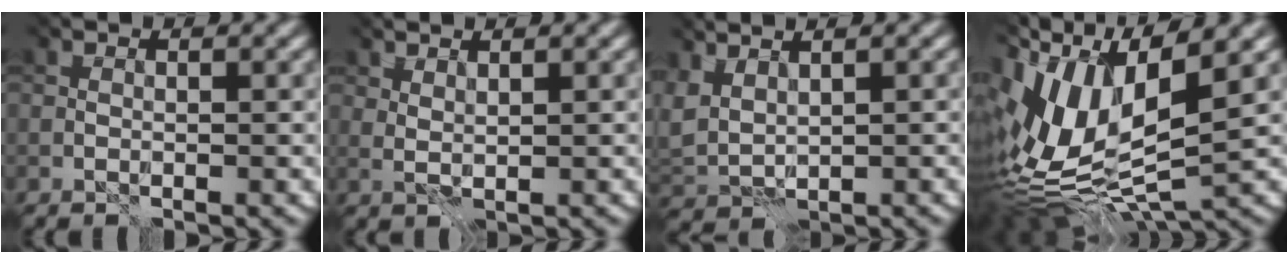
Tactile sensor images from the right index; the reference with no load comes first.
{"total": 1.2, "force": [1.1, -0.3, 0.1], "torque": [-0.009, -0.002, 0.024]}
{"total": 2.3, "force": [1.7, 0.9, 1.1], "torque": [-0.040, 0.004, 0.037]}
{"total": 13.1, "force": [2.0, 5.4, 11.8], "torque": [-0.248, 0.008, 0.040]}